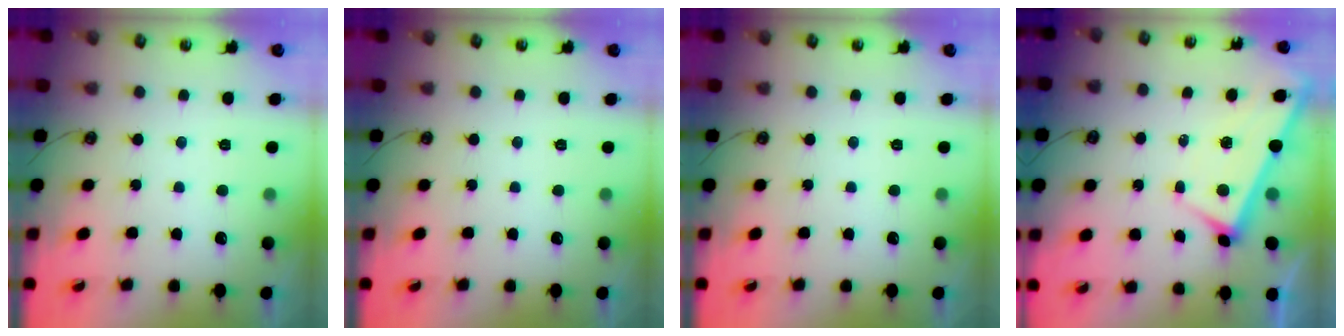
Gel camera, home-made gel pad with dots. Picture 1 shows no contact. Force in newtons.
{"total": 0.0}
{"total": 0.0}
{"total": 2.6, "press": 2.6, "slide": 0.2}